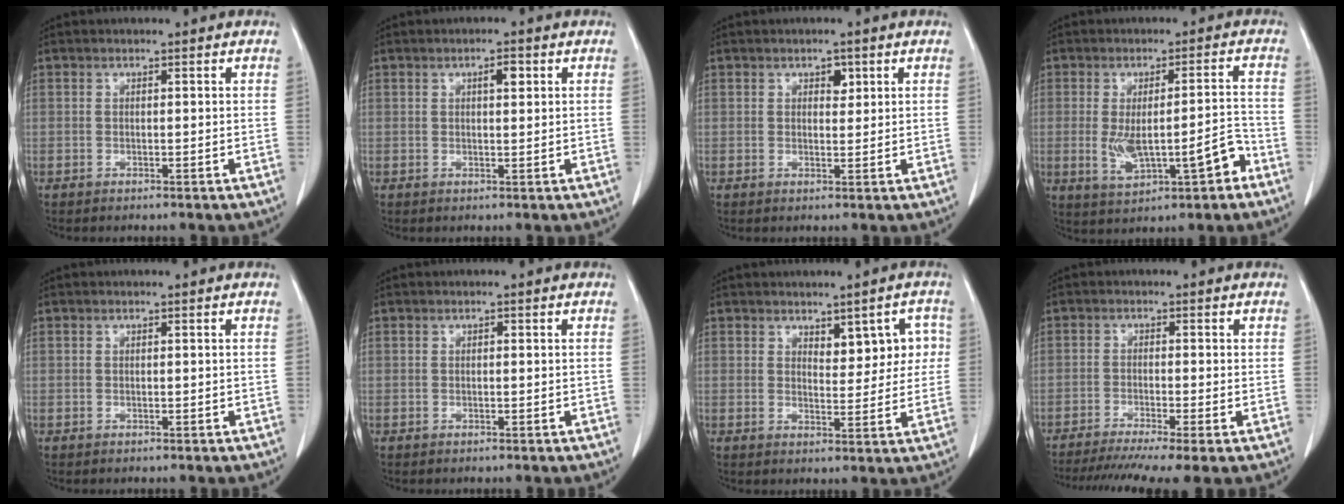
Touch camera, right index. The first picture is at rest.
{"total": 2.0, "force": [0.8, 0.6, 1.8], "torque": [-0.030, 0.000, 0.012]}
{"total": 1.7, "force": [0.8, 1.0, 1.1], "torque": [-0.013, -0.001, 0.011]}
{"total": 9.1, "force": [-2.8, 2.3, 8.3], "torque": [-0.141, 0.012, -0.028]}
{"total": 0.0}
{"total": 0.0}
{"total": 5.3, "force": [1.8, 2.7, 4.2], "torque": [-0.041, 0.013, 0.028]}
{"total": 9.7, "force": [-7.3, -0.1, 6.5], "torque": [-0.099, -0.015, -0.114]}